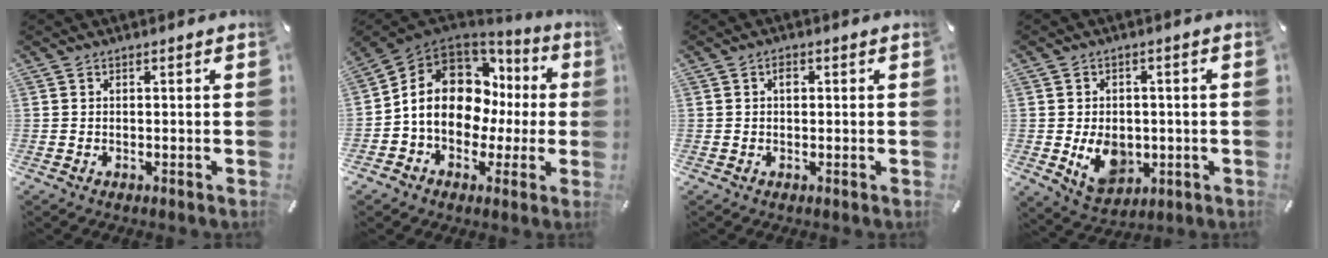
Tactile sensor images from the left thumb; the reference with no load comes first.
{"total": 14.5, "force": [1.8, 11.4, 8.8], "torque": [-0.159, -0.013, 0.036]}
{"total": 1.3, "force": [0.3, 0.9, 0.9], "torque": [-0.011, 0.002, 0.002]}
{"total": 10.3, "force": [-2.0, 7.9, 6.2], "torque": [-0.094, 0.007, -0.031]}